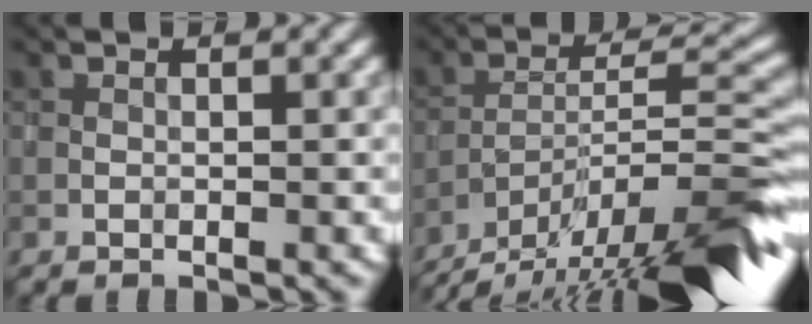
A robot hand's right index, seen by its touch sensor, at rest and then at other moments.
{"total": 14.9, "force": [-12.2, 3.0, 8.1], "torque": [-0.125, -0.001, -0.187]}